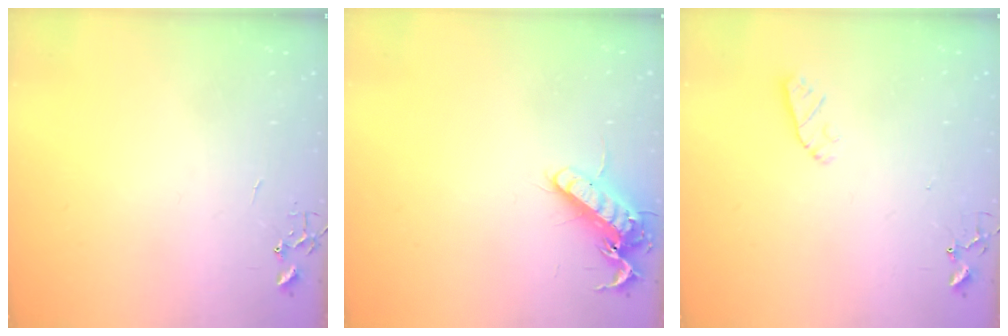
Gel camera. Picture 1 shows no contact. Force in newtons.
{"total": 13.5, "press": 13.3, "slide": 1.9}
{"total": 4.4, "press": 4.4, "slide": 0.6}